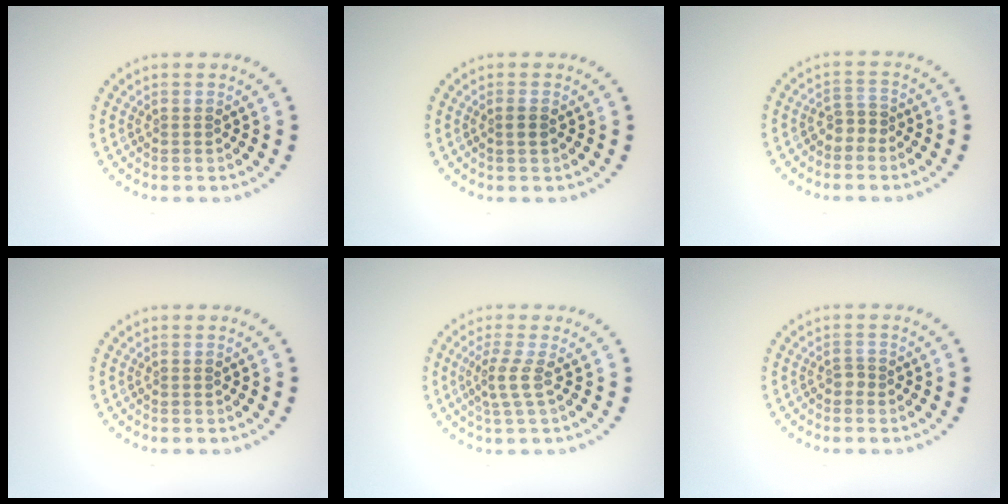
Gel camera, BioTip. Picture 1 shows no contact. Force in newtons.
{"total": 1.0, "press": 1.0, "slide": 0.4}
{"total": 1.5, "press": 1.2, "slide": 1.0}
{"total": 0.0}
{"total": 2.0, "press": 1.3, "slide": 1.6}
{"total": 0.8, "press": 0.5, "slide": 0.7}